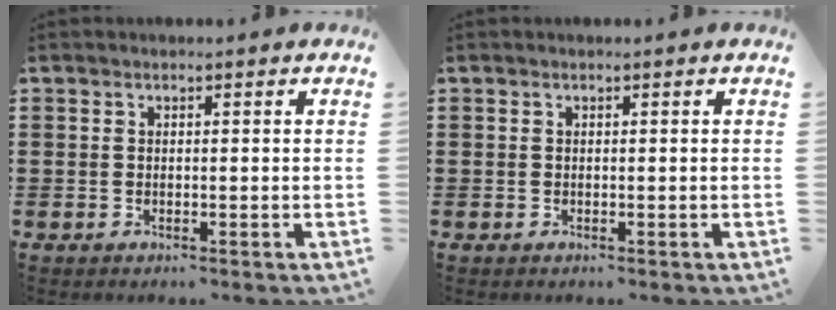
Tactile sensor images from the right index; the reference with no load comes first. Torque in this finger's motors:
{"motor_torque": [-0.01, 0.01, 0.00, 0.00]}